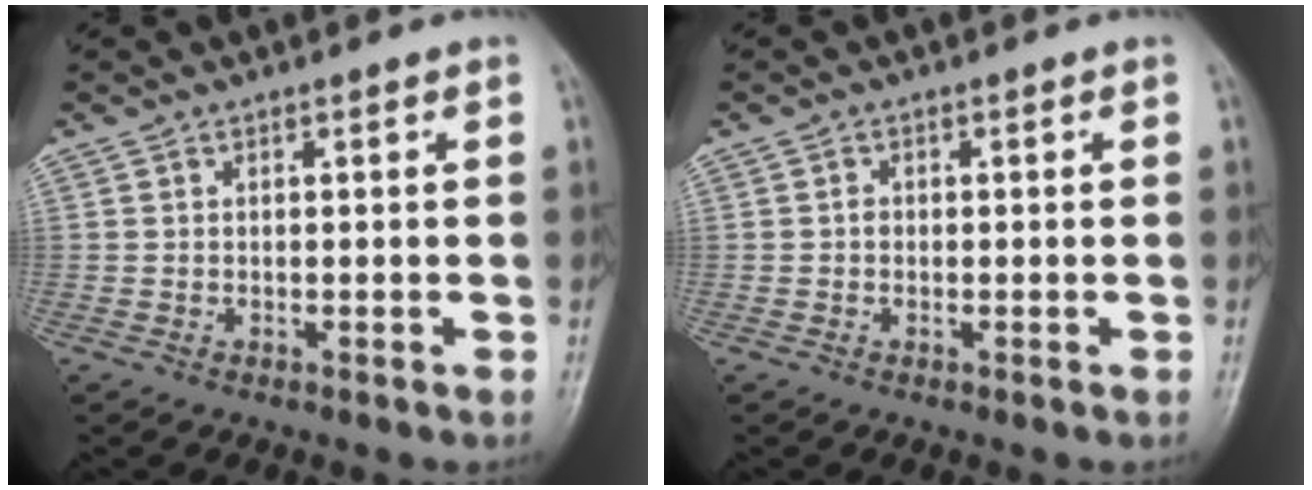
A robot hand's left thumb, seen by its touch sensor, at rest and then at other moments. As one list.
[{"total": 0.8, "force": [-0.1, 0.7, 0.4], "torque": [0.000, 0.003, -0.006]}]